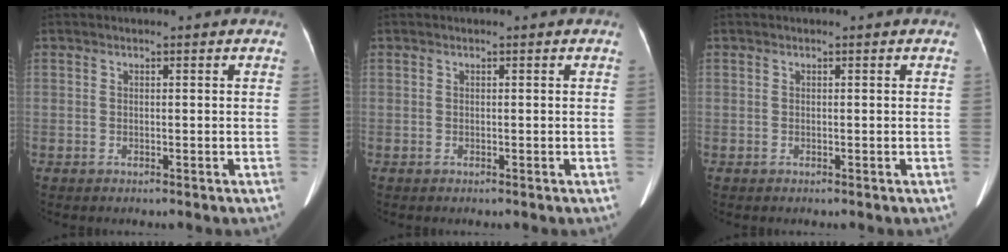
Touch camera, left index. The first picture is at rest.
{"total": 0.0}
{"total": 0.0}